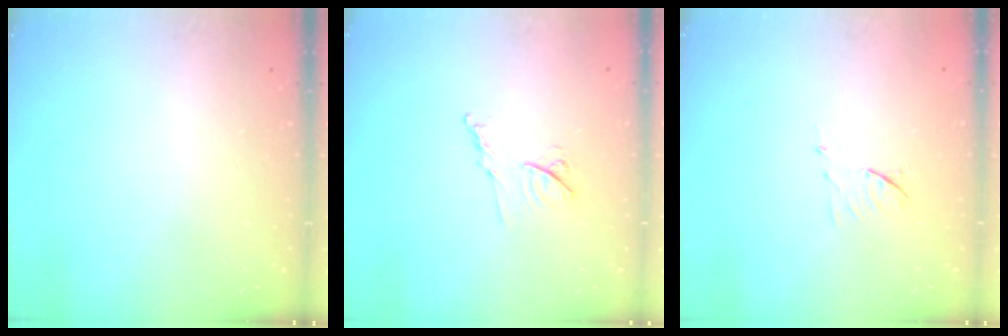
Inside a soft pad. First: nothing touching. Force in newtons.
{"total": 8.7, "press": 8.7, "slide": 0.4}
{"total": 6.0, "press": 5.9, "slide": 0.6}